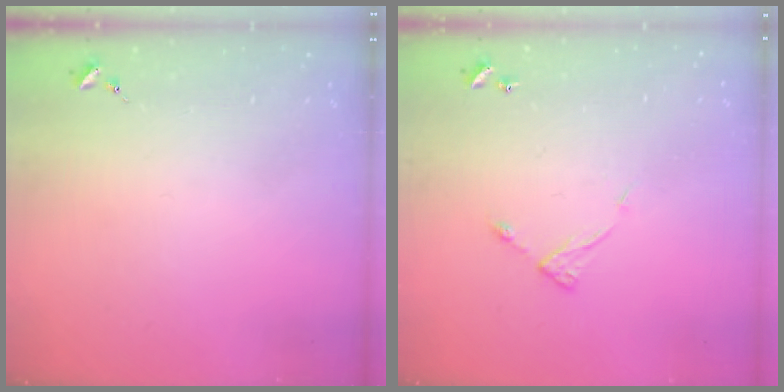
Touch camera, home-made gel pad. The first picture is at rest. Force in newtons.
{"total": 5.4, "press": 5.4, "slide": 0.4}